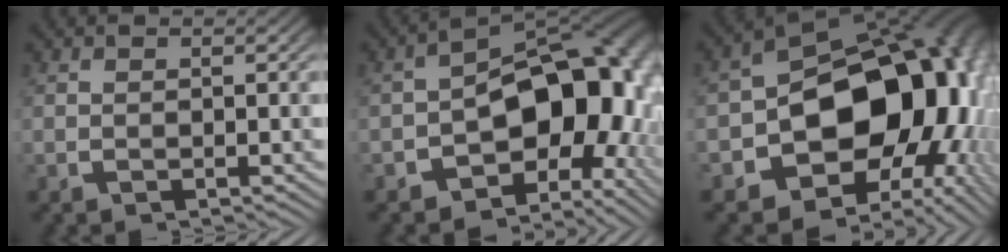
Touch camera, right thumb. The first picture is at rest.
{"total": 17.7, "force": [-2.4, 11.3, 13.5], "torque": [-0.205, -0.046, -0.021]}
{"total": 22.3, "force": [-1.4, 14.3, 17.1], "torque": [-0.281, -0.048, -0.008]}